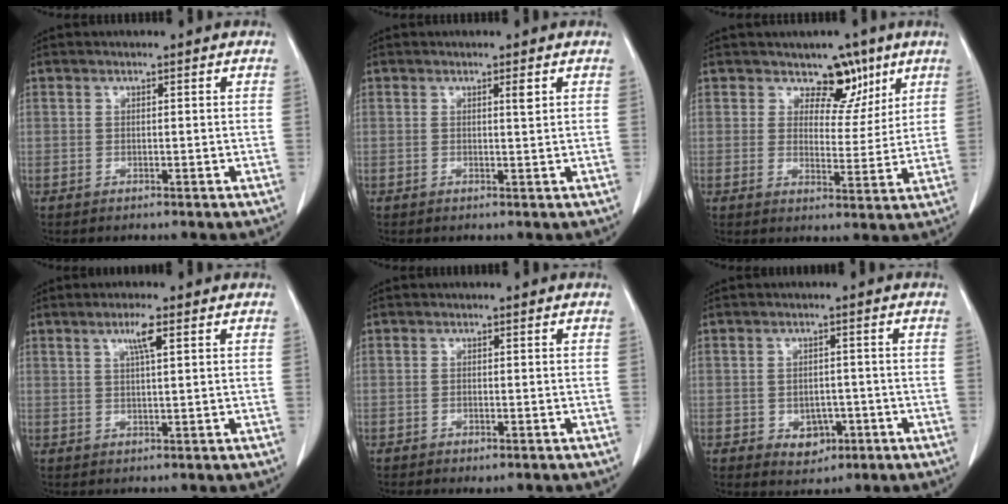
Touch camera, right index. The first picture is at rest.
{"total": 1.1, "force": [0.6, -0.1, 1.0], "torque": [-0.017, -0.003, 0.008]}
{"total": 5.9, "force": [4.0, 3.7, 2.2], "torque": [-0.010, -0.005, 0.059]}
{"total": 3.3, "force": [1.5, 0.0, 2.9], "torque": [-0.056, 0.001, 0.028]}
{"total": 1.4, "force": [-0.9, 0.5, 1.0], "torque": [-0.014, -0.002, -0.008]}
{"total": 4.1, "force": [-1.5, 3.1, 2.3], "torque": [-0.024, 0.004, -0.010]}